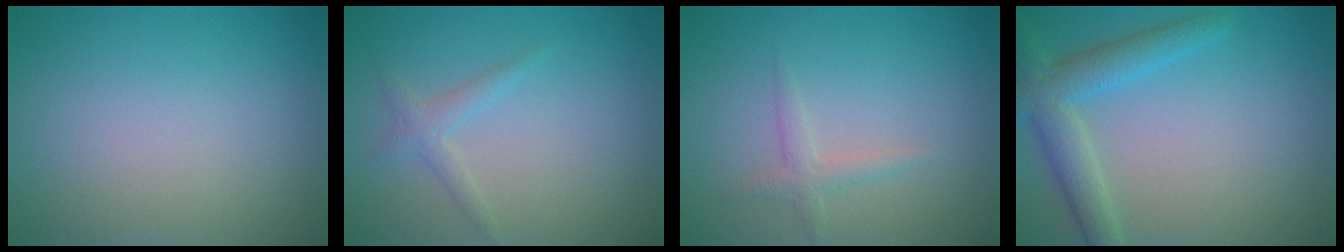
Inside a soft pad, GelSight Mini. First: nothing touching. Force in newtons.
{"total": 1.5, "press": 1.5, "slide": 0.0}
{"total": 1.5, "press": 1.5, "slide": 0.0}
{"total": 4.0, "press": 4.0, "slide": 0.3}